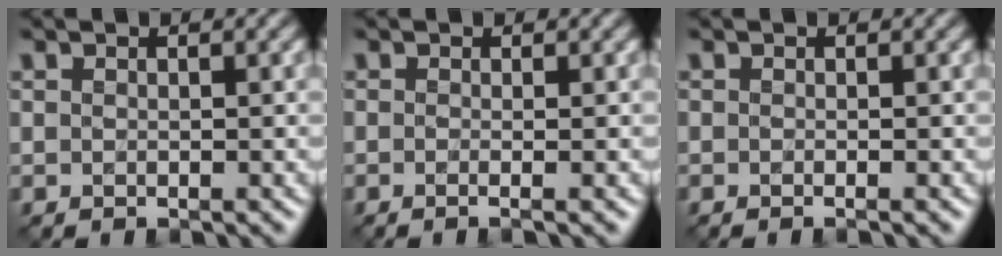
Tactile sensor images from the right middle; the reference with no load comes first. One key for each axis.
{"total": 1.8, "fx": -0.2, "fy": 0.8, "fz": 1.6, "tx": -0.014, "ty": -0.009, "tz": -0.023}
{"total": 1.0, "fx": -0.4, "fy": 0.4, "fz": 0.9, "tx": -0.006, "ty": -0.009, "tz": -0.012}